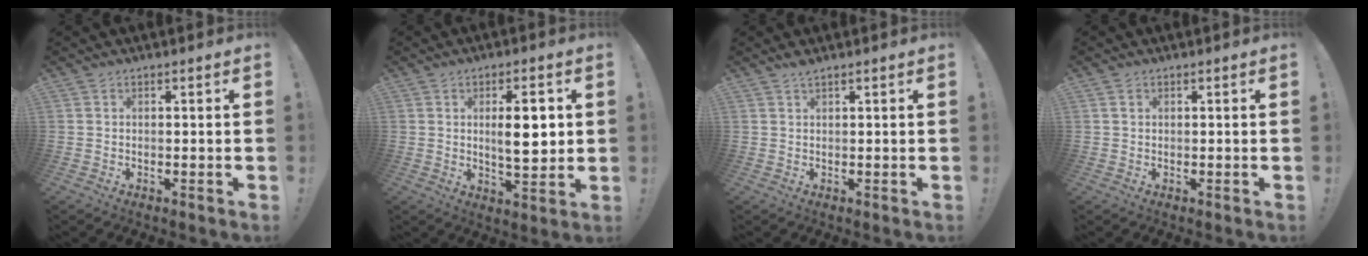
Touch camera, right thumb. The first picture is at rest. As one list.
[{"total": 9.9, "force": [1.5, 3.2, 9.2], "torque": [-0.136, -0.009, 0.016]}, {"total": 1.3, "force": [1.1, 0.2, 0.6], "torque": [-0.010, -0.002, 0.020]}, {"total": 0.9, "force": [0.4, 0.7, 0.3], "torque": [-0.001, 0.001, 0.006]}]